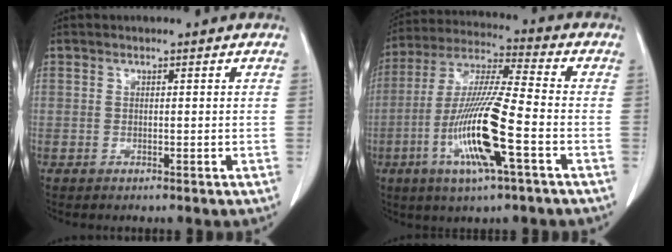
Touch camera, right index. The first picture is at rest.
{"total": 15.1, "force": [-4.9, 0.7, 14.3], "torque": [-0.290, -0.013, -0.097]}